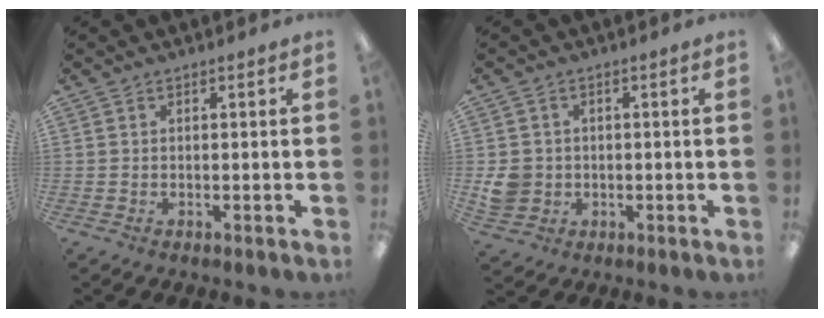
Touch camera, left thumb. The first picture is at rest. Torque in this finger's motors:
{"motor_torque": [-0.24, 0.26, -0.04, 0.05, 0.00]}